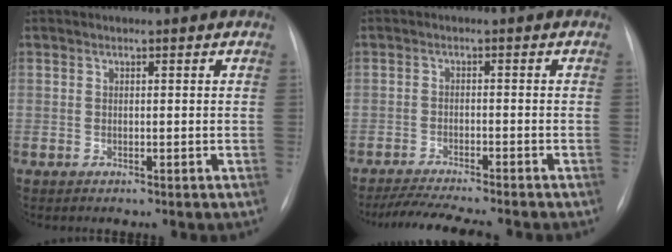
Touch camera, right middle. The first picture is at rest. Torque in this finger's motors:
{"motor_torque": [0.52, -0.57, 0.07, 0.02]}